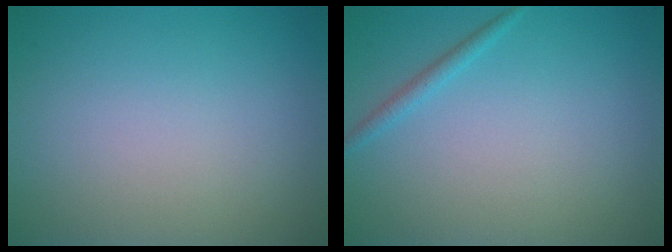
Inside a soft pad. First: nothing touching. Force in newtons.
{"total": 1.1, "press": 1.1, "slide": 0.1}